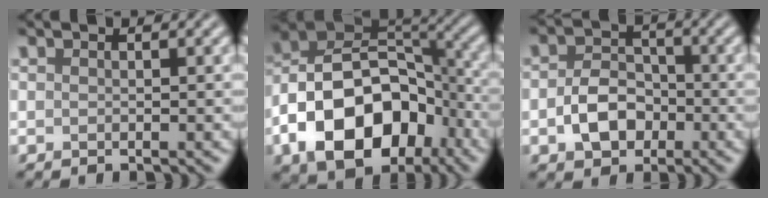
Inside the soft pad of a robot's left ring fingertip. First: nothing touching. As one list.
[{"total": 12.7, "force": [-5.2, 8.3, 8.1], "torque": [-0.135, 0.008, -0.097]}, {"total": 4.1, "force": [-1.3, 3.0, 2.4], "torque": [-0.043, 0.002, -0.025]}]